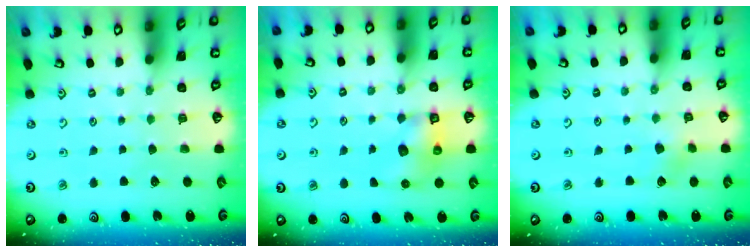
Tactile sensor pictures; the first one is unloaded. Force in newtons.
{"total": 6.4, "press": 6.4, "slide": 0.7}
{"total": 2.5, "press": 2.5, "slide": 0.3}